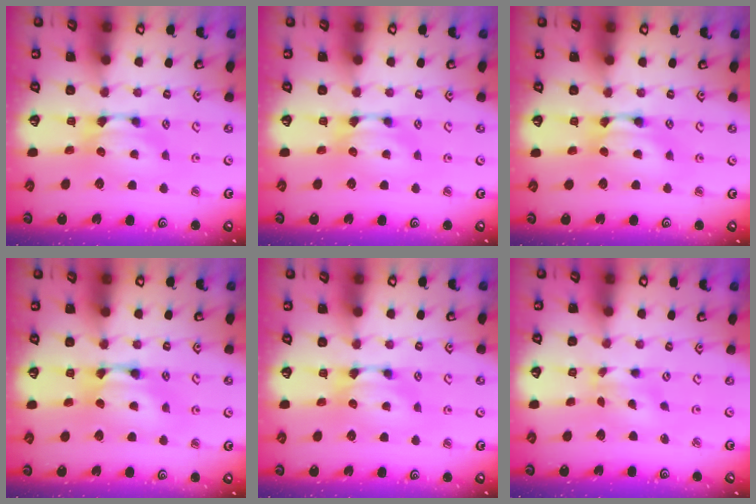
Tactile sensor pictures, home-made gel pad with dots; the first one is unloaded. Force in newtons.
{"total": 0.0}
{"total": 1.9, "press": 1.9, "slide": 0.2}
{"total": 1.7, "press": 1.7, "slide": 0.1}
{"total": 0.0}
{"total": 1.5, "press": 1.0, "slide": 1.1}